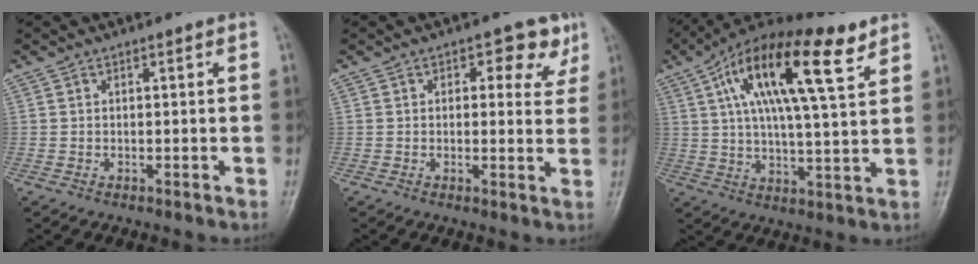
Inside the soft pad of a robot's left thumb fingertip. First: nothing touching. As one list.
[{"total": 6.2, "force": [2.8, 3.9, 3.9], "torque": [-0.006, -0.008, 0.026]}, {"total": 20.1, "force": [9.0, 6.1, 16.9], "torque": [-0.285, 0.000, 0.146]}]